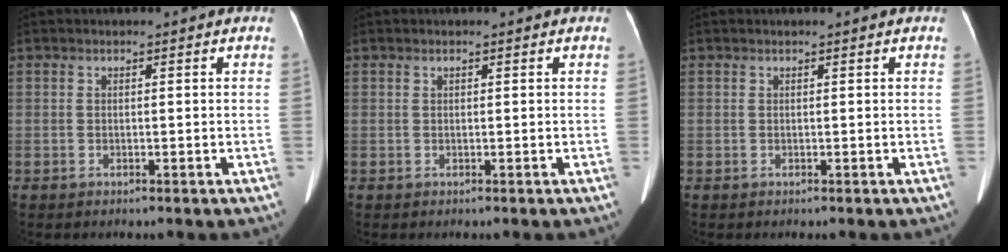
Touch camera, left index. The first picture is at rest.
{"total": 0.0}
{"total": 0.0}